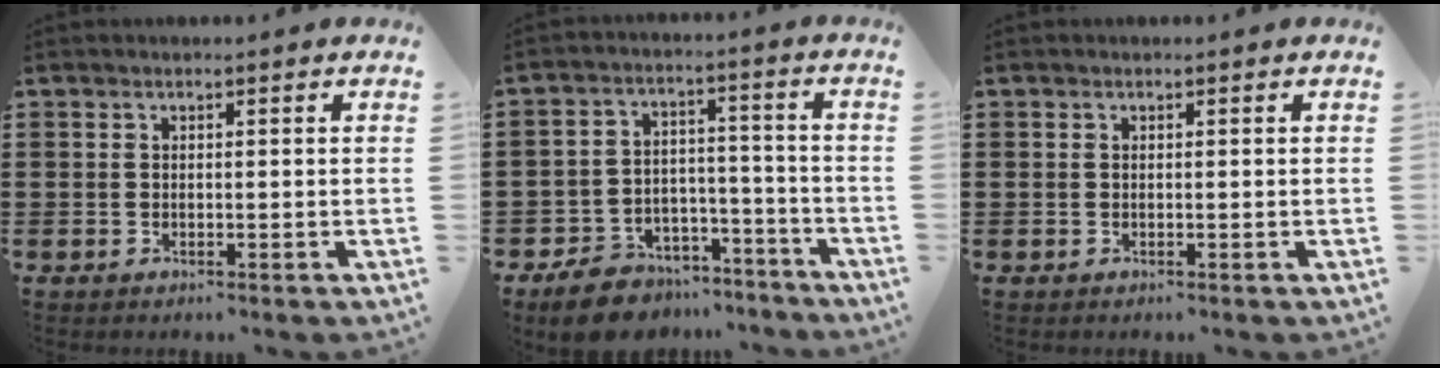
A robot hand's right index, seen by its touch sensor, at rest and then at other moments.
{"total": 8.2, "force": [-7.4, 3.0, 1.7], "torque": [-0.032, 0.033, -0.141]}
{"total": 0.0}